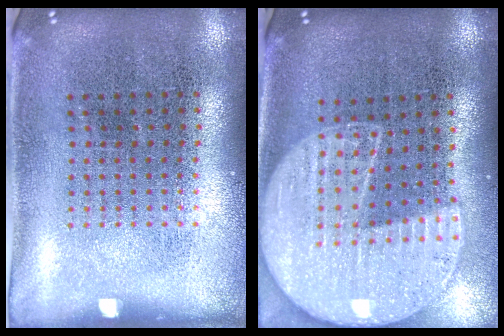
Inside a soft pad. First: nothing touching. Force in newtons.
{"total": 2.1, "press": 1.8, "slide": 1.0}